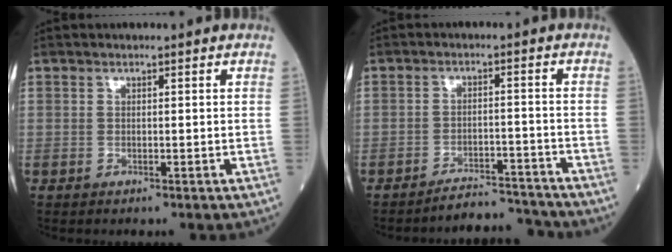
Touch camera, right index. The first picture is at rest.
{"total": 5.3, "force": [-5.2, 0.0, -0.6], "torque": [0.016, 0.008, -0.083]}